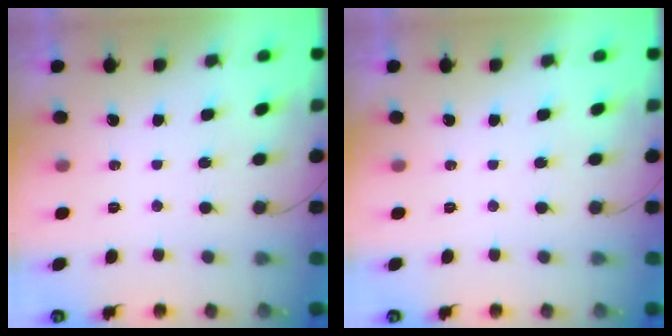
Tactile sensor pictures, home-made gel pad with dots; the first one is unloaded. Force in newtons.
{"total": 0.0}